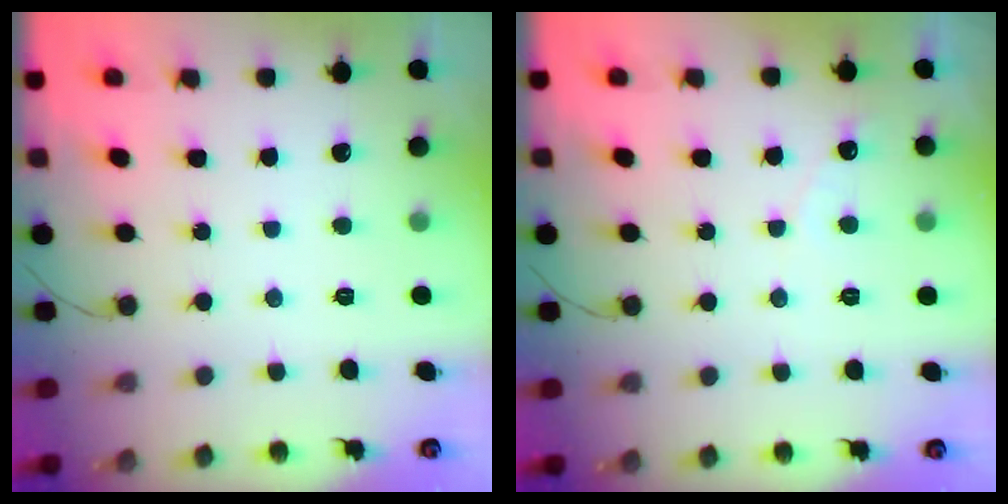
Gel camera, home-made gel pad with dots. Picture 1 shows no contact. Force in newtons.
{"total": 2.9, "press": 2.9, "slide": 0.3}